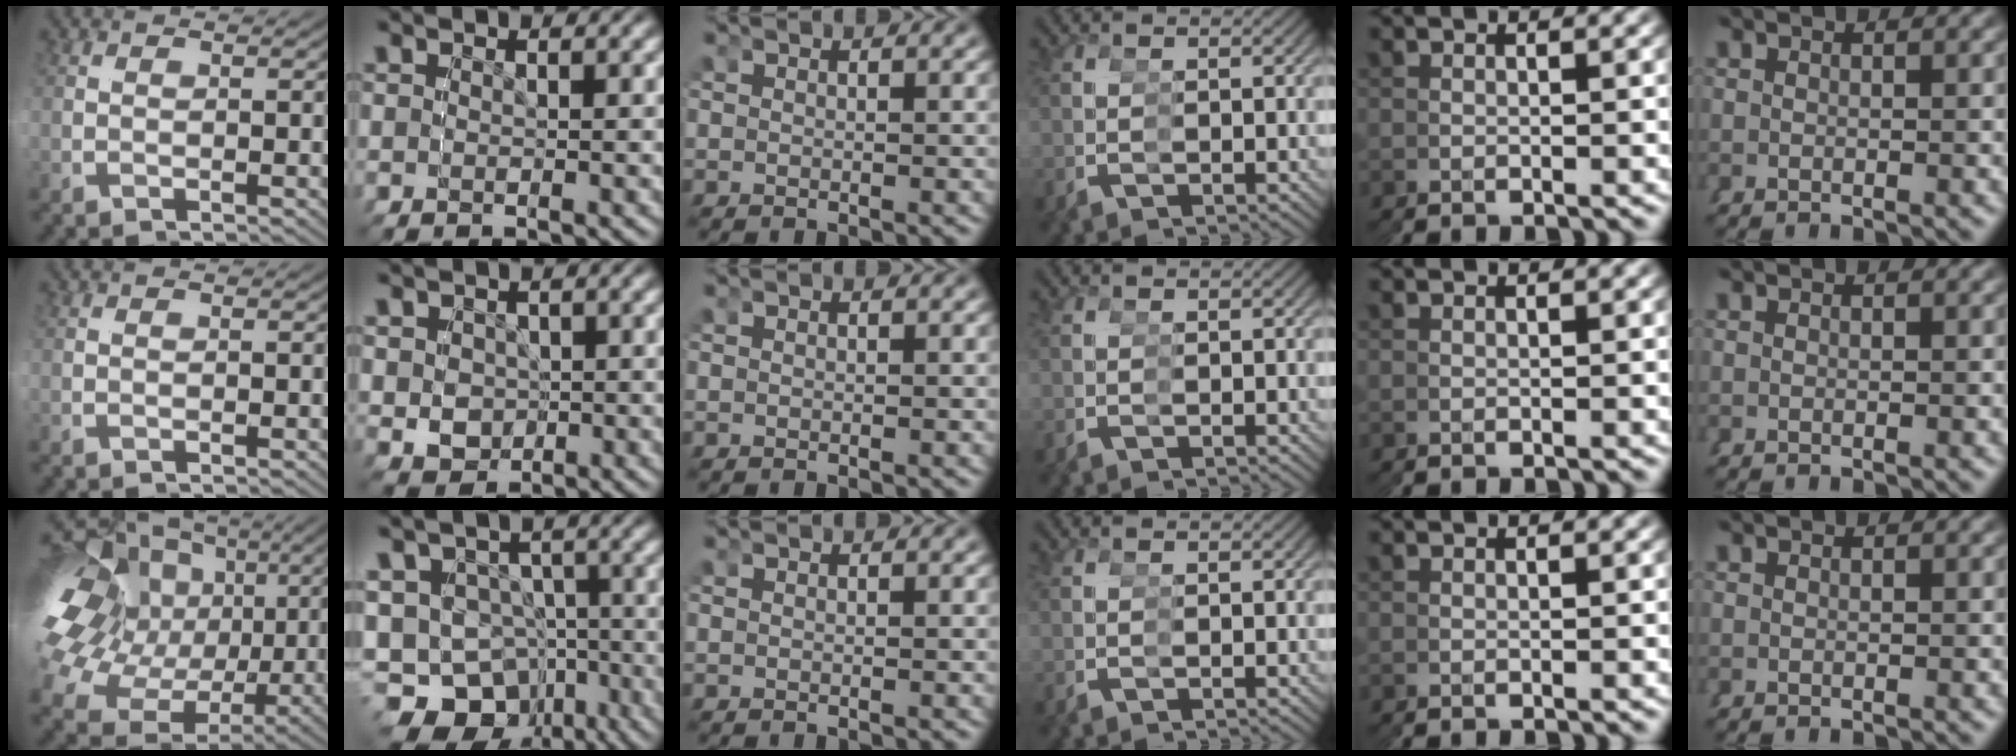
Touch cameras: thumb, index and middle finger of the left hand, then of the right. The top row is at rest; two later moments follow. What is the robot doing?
{"motion": "grasp_and_lifting", "object": "cup"}